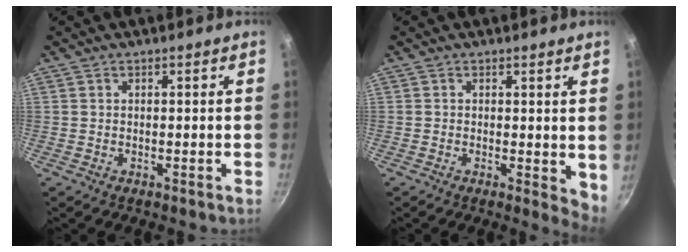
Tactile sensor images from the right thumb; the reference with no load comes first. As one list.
[{"total": 3.9, "force": [0.3, 2.0, 3.3], "torque": [-0.038, -0.008, 0.003]}]